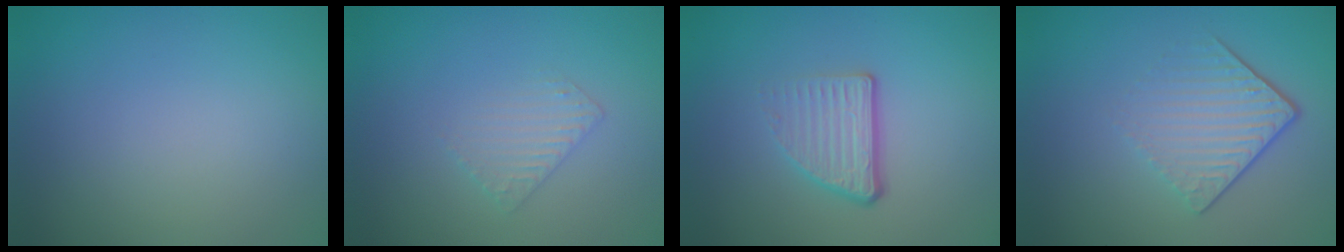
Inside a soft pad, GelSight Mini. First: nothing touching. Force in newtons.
{"total": 1.6, "press": 1.6, "slide": 0.4}
{"total": 3.6, "press": 2.2, "slide": 2.8}
{"total": 4.2, "press": 2.7, "slide": 3.3}